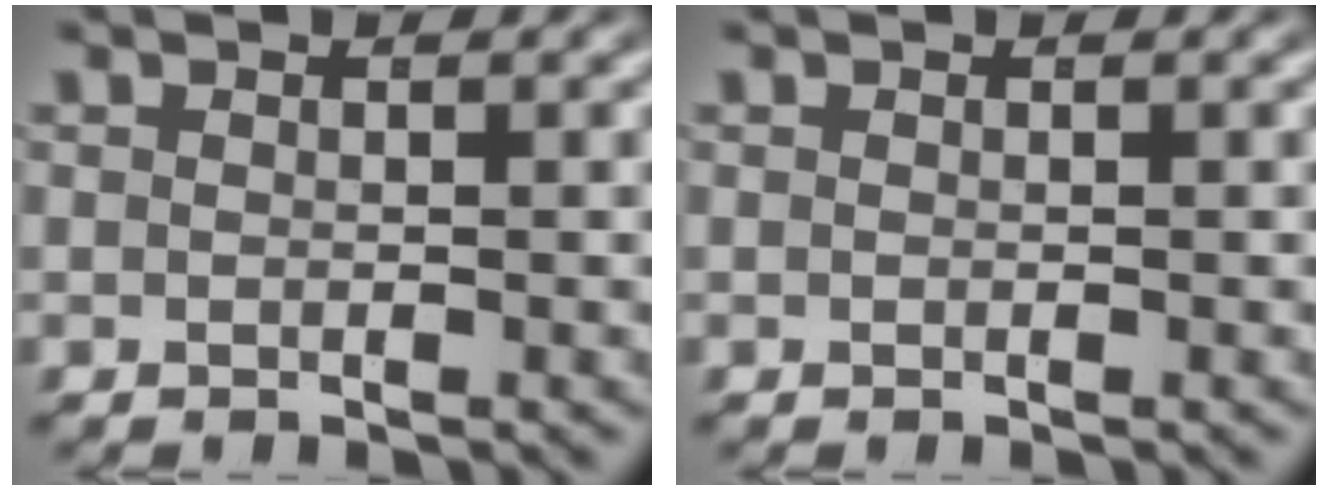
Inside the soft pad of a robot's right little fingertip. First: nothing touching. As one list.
[{"total": 0.0}]